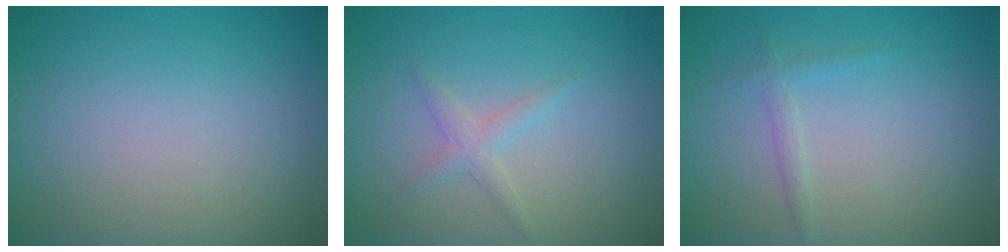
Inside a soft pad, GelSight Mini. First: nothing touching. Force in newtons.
{"total": 1.5, "press": 1.5, "slide": 0.1}
{"total": 1.2, "press": 1.2, "slide": 0.1}